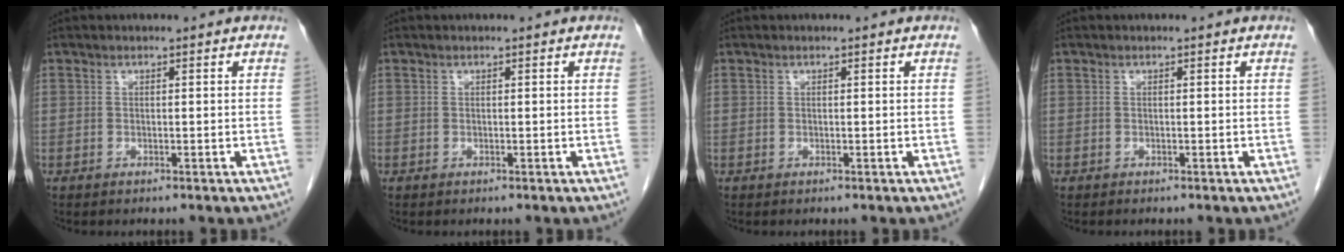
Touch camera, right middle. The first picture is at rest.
{"total": 0.0}
{"total": 0.0}
{"total": 0.0}